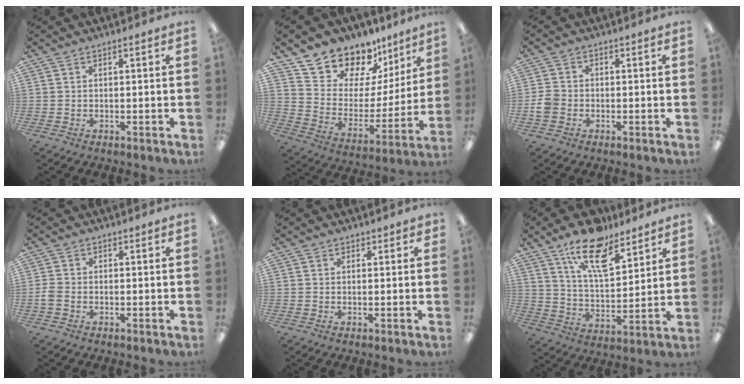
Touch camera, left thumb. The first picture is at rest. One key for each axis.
{"total": 14.7, "fx": 12.7, "fy": 7.2, "fz": 1.5, "tx": -0.055, "ty": -0.115, "tz": 0.237}
{"total": 3.7, "fx": -1.2, "fy": 3.0, "fz": 1.7, "tx": -0.025, "ty": 0.011, "tz": -0.020}
{"total": 2.1, "fx": -0.7, "fy": 1.5, "fz": 1.3, "tx": -0.022, "ty": 0.003, "tz": -0.011}
{"total": 1.2, "fx": 0.8, "fy": 0.8, "fz": 0.1, "tx": 0.006, "ty": -0.001, "tz": 0.014}
{"total": 15.9, "fx": 11.1, "fy": 6.6, "fz": 9.3, "tx": -0.151, "ty": -0.053, "tz": 0.190}